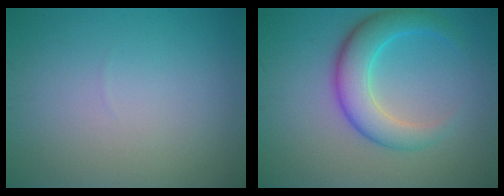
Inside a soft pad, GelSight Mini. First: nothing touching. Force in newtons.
{"total": 5.4, "press": 5.4, "slide": 0.1}